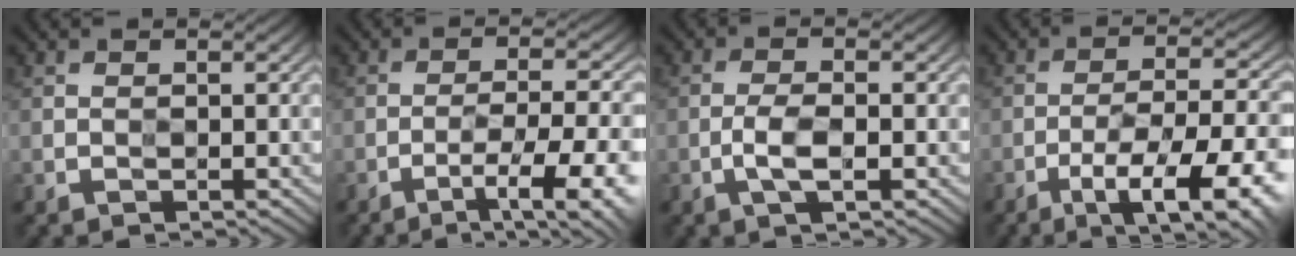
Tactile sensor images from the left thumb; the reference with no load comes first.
{"total": 8.9, "force": [-4.8, 2.2, 7.2], "torque": [-0.107, -0.002, -0.063]}
{"total": 3.2, "force": [-1.5, 1.1, 2.6], "torque": [-0.056, -0.004, -0.028]}
{"total": 11.7, "force": [-6.2, 3.6, 9.3], "torque": [-0.139, -0.001, -0.093]}